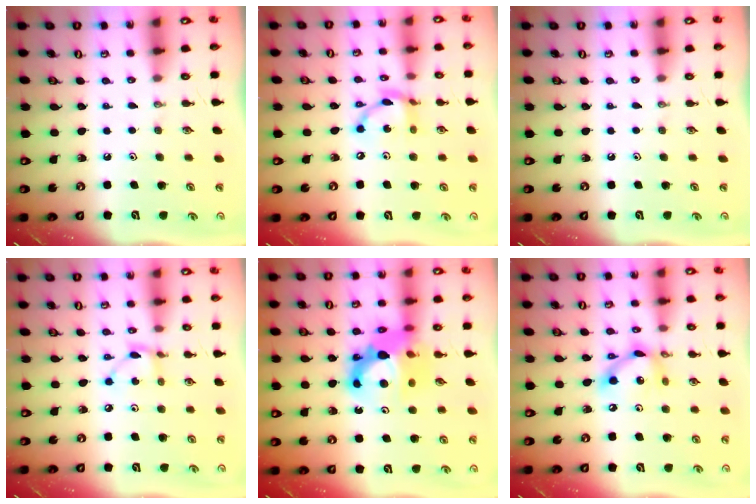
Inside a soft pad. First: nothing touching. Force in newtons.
{"total": 12.2, "press": 12.2, "slide": 0.9}
{"total": 0.0}
{"total": 3.5, "press": 3.5, "slide": 0.1}
{"total": 12.8, "press": 12.6, "slide": 2.1}
{"total": 10.6, "press": 10.6, "slide": 0.6}